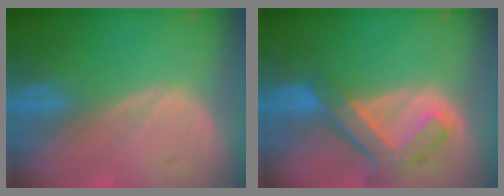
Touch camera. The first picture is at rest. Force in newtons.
{"total": 7.6, "press": 6.6, "slide": 3.7}